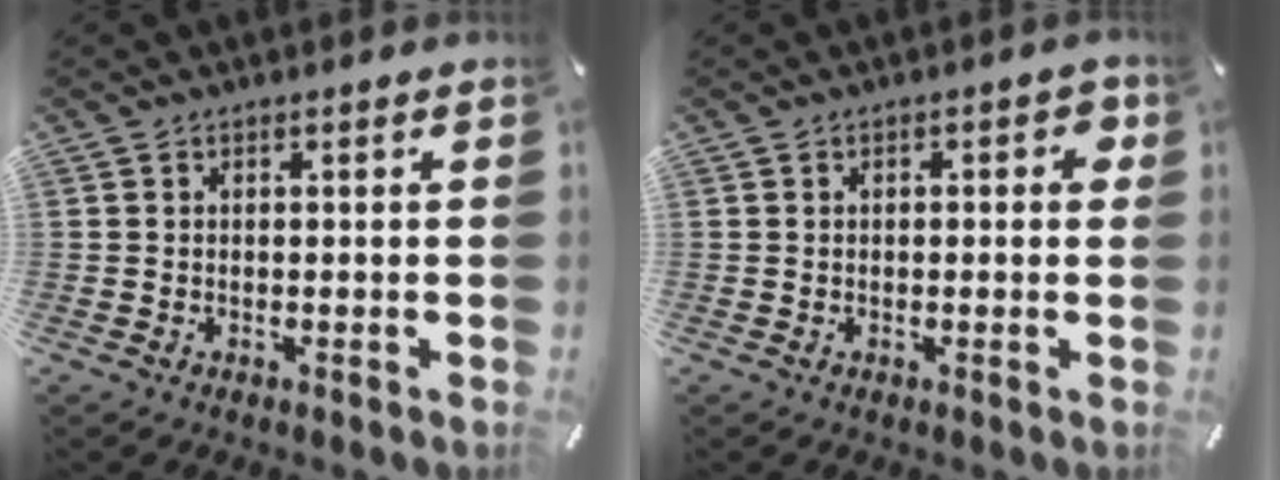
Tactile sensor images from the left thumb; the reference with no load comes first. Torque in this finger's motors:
{"motor_torque": [-0.09, 0.01, 0.12, 0.11, 0.02]}